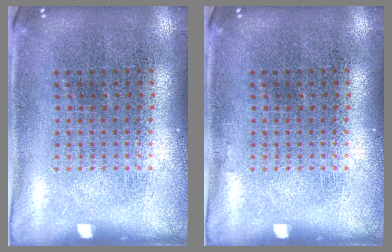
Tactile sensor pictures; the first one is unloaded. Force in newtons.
{"total": 0.0}